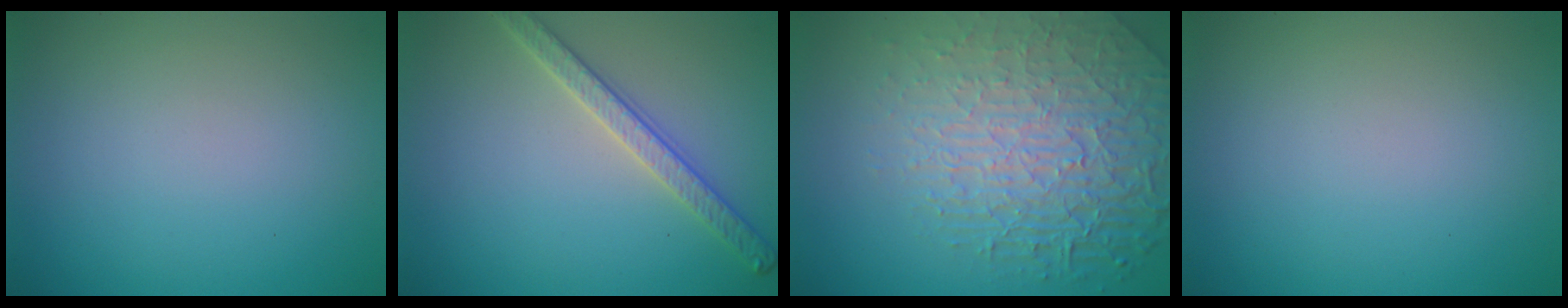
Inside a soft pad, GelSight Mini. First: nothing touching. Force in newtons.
{"total": 3.0, "press": 2.9, "slide": 0.7}
{"total": 8.7, "press": 5.9, "slide": 6.4}
{"total": 0.0}